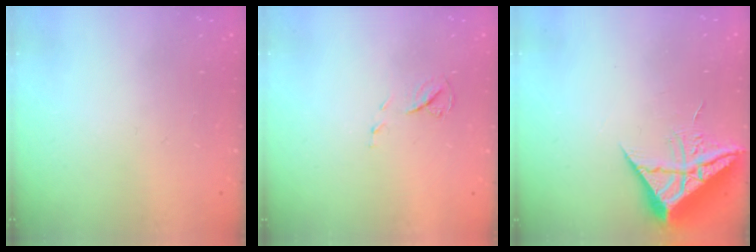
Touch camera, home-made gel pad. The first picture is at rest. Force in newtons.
{"total": 5.7, "press": 5.6, "slide": 0.5}
{"total": 9.7, "press": 9.6, "slide": 0.8}